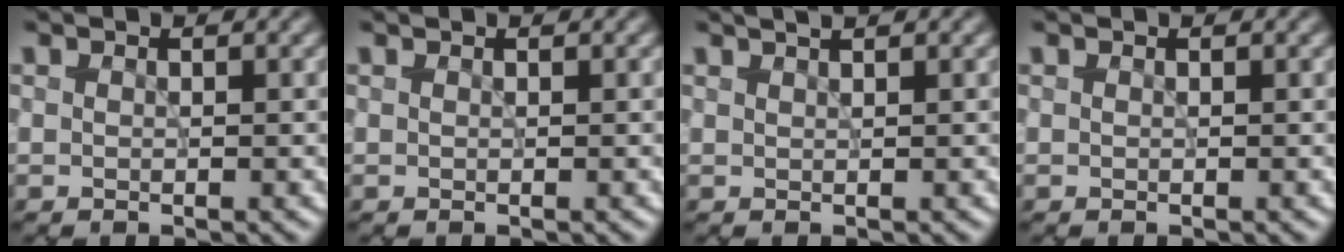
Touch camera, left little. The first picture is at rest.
{"total": 0.0}
{"total": 1.4, "force": [1.0, 0.3, 0.9], "torque": [-0.006, 0.002, 0.009]}
{"total": 0.0}